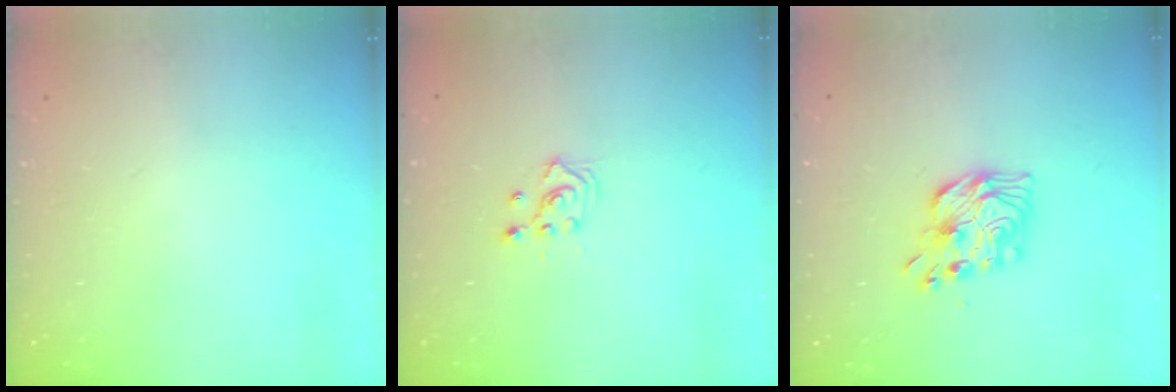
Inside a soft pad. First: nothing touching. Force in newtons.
{"total": 2.6, "press": 2.4, "slide": 1.0}
{"total": 11.5, "press": 11.5, "slide": 0.4}